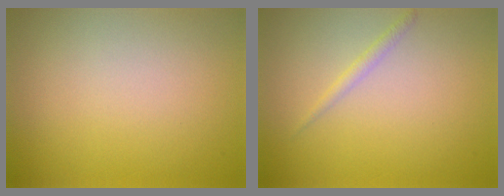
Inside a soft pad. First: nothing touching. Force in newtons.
{"total": 1.0, "press": 1.0, "slide": 0.1}